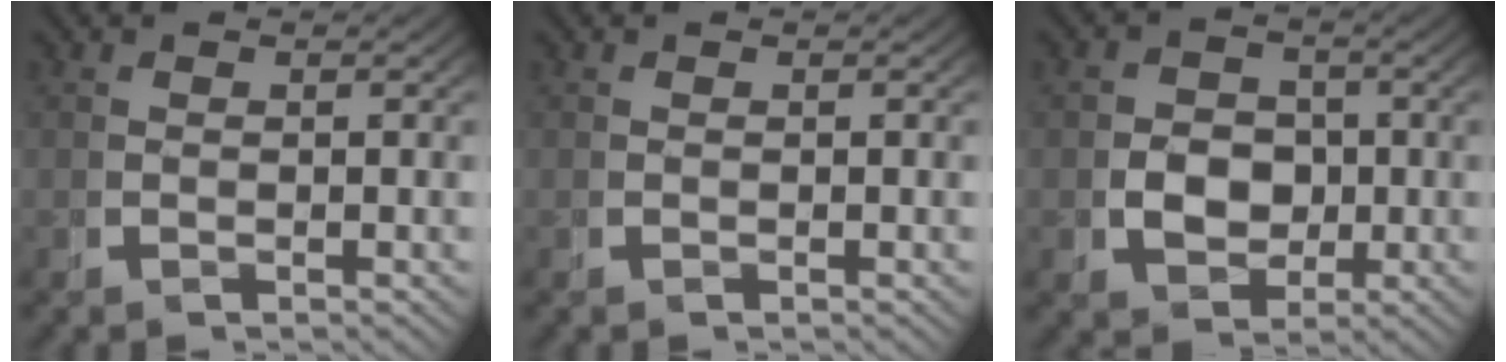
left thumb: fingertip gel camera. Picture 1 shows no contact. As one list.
[{"total": 0.0}, {"total": 4.8, "force": [-0.5, 3.9, 2.8], "torque": [-0.040, -0.020, 0.001]}]